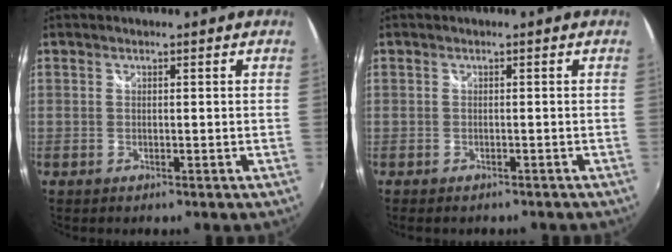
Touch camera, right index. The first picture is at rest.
{"total": 2.2, "force": [-1.6, 1.4, 0.7], "torque": [-0.015, -0.006, -0.023]}